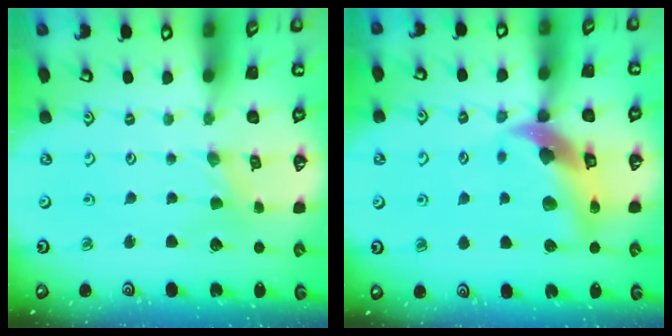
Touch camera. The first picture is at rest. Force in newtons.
{"total": 12.8, "press": 12.7, "slide": 1.8}